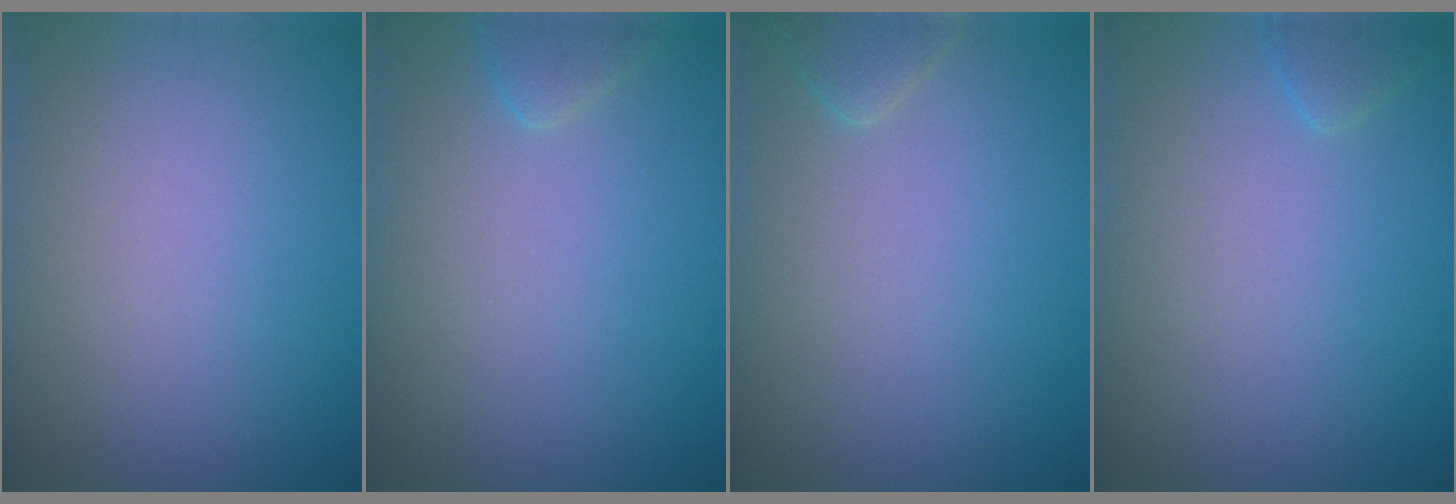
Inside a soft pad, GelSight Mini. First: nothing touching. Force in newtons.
{"total": 1.3, "press": 1.3, "slide": 0.1}
{"total": 1.4, "press": 1.4, "slide": 0.2}
{"total": 1.1, "press": 1.1, "slide": 0.1}